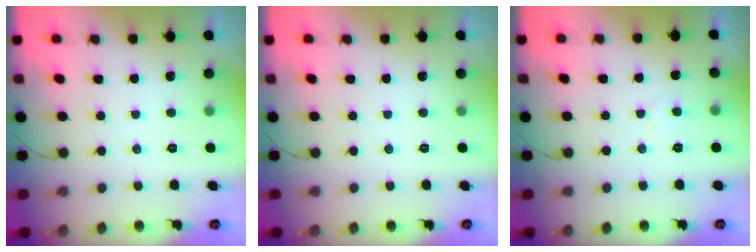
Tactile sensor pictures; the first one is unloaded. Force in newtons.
{"total": 0.0}
{"total": 2.6, "press": 2.6, "slide": 0.2}